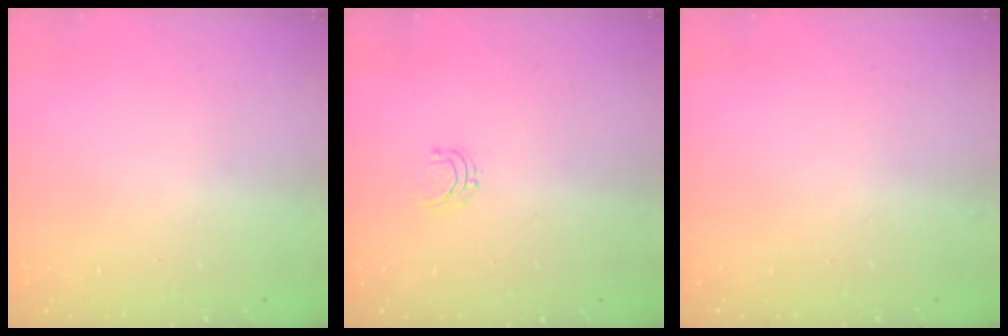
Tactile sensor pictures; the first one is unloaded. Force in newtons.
{"total": 4.0, "press": 4.0, "slide": 0.3}
{"total": 0.0}